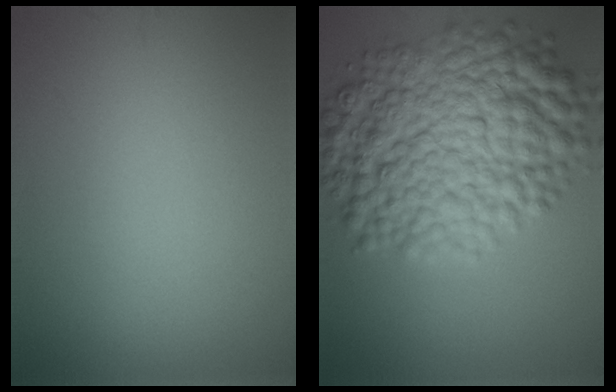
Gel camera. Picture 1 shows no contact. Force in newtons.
{"total": 13.2, "press": 13.2, "slide": 0.1}